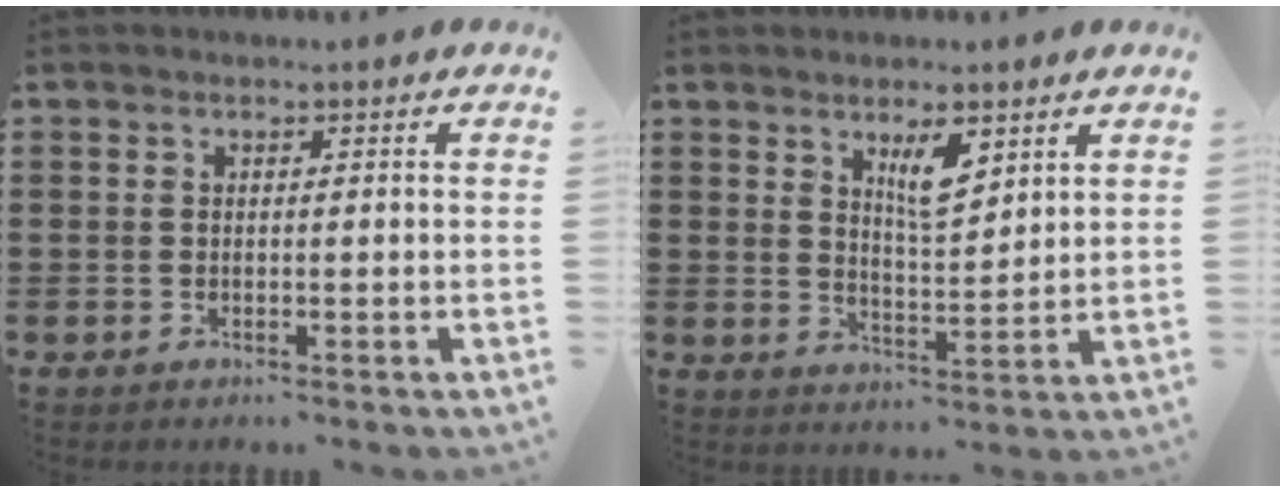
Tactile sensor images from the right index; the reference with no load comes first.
{"total": 5.4, "force": [3.1, 1.7, 4.1], "torque": [-0.071, -0.003, 0.050]}